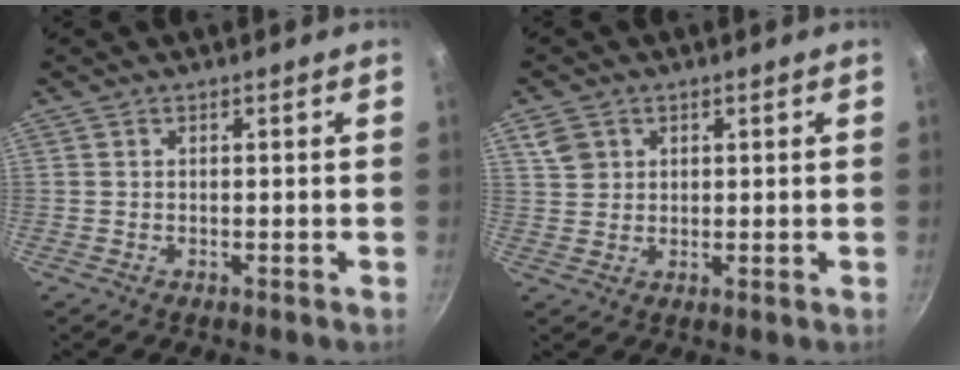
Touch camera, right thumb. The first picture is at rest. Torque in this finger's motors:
{"motor_torque": [-0.04, -0.18, 0.26, 0.06, -0.04]}